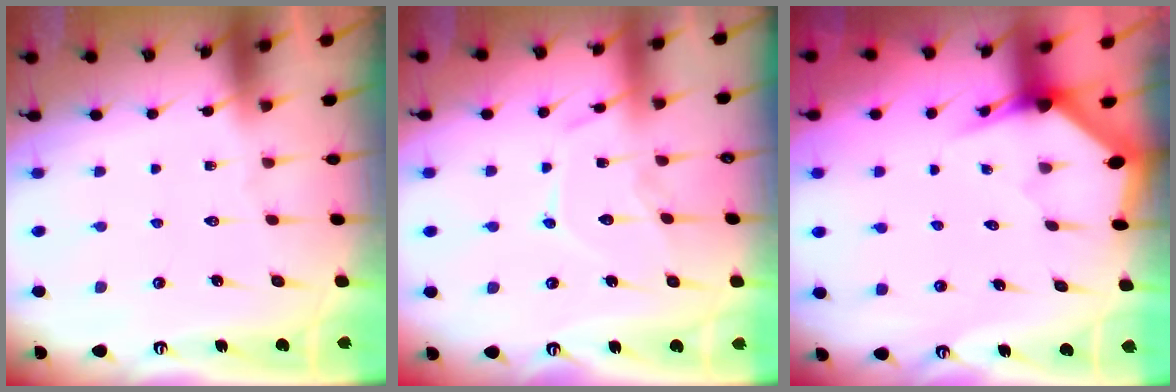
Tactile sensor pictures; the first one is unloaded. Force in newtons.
{"total": 10.9, "press": 10.9, "slide": 0.6}
{"total": 2.8, "press": 2.8, "slide": 0.1}